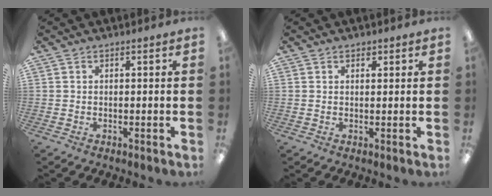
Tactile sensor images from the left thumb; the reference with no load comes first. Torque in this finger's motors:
{"motor_torque": [0.32, -0.35, -0.59, 0.42, -0.11]}